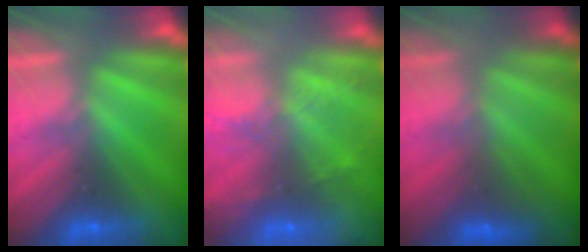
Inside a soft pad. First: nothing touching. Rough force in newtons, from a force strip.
{"total": 6.9}
{"total": 3.0}